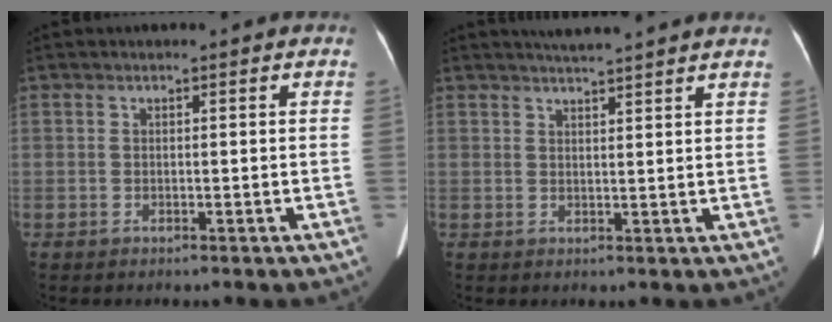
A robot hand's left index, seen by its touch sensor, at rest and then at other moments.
{"total": 6.5, "force": [5.9, -0.6, 2.5], "torque": [-0.041, 0.020, 0.075]}